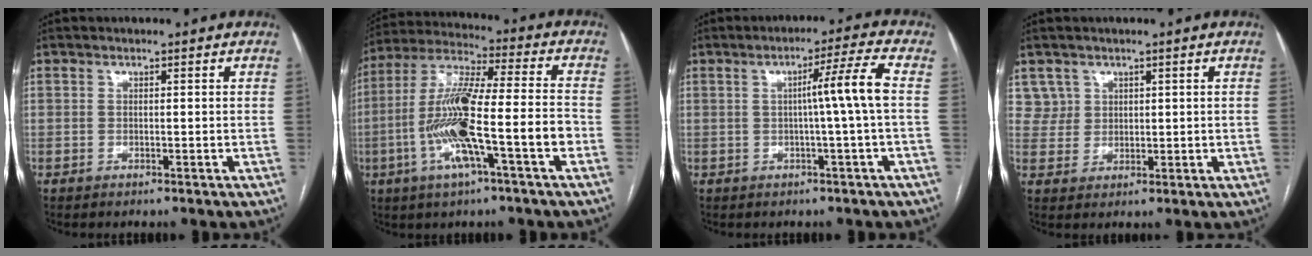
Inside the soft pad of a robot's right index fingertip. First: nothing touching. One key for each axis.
{"total": 16.3, "fx": -4.9, "fy": 1.3, "fz": 15.5, "tx": -0.297, "ty": 0.006, "tz": -0.088}
{"total": 6.3, "fx": 0.0, "fy": -1.6, "fz": 6.1, "tx": -0.092, "ty": 0.011, "tz": 0.003}
{"total": 3.9, "fx": 2.2, "fy": 3.3, "fz": -0.3, "tx": 0.020, "ty": 0.004, "tz": 0.042}